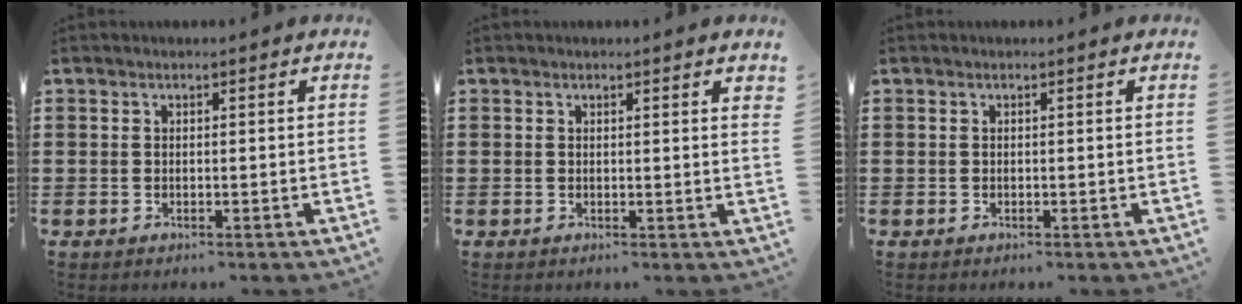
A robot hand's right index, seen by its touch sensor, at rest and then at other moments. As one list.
[{"total": 0.6, "force": [0.4, 0.0, 0.4], "torque": [-0.009, 0.000, 0.009]}, {"total": 0.0}]